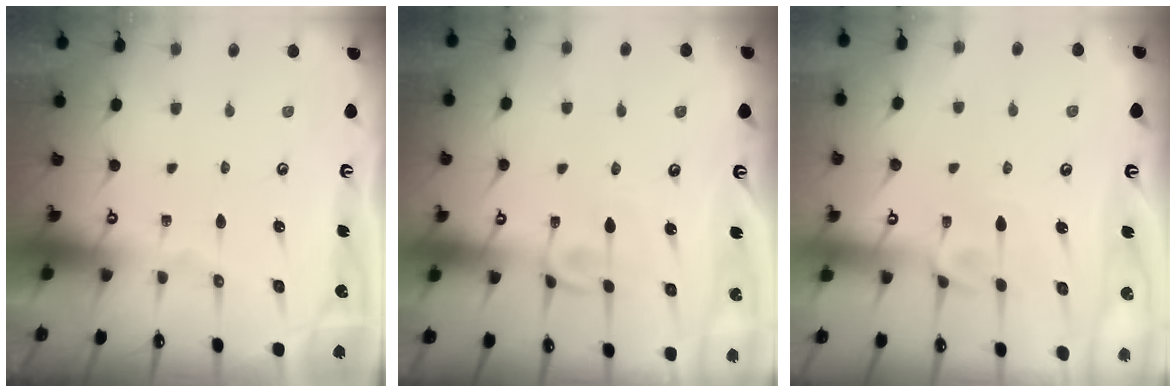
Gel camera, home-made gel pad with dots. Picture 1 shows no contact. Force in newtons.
{"total": 3.5, "press": 3.5, "slide": 0.1}
{"total": 1.8, "press": 1.6, "slide": 0.8}